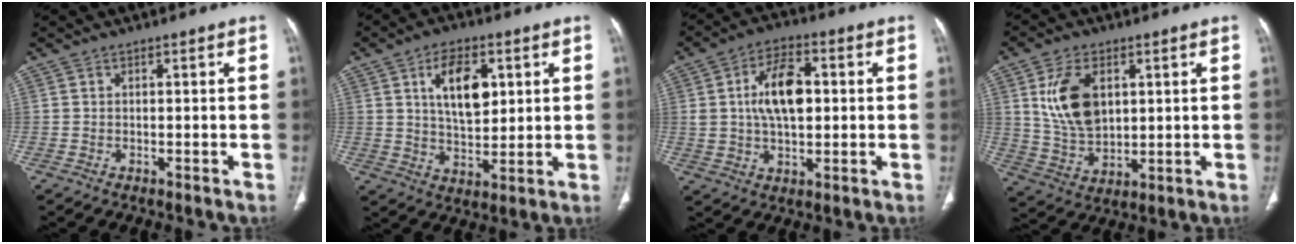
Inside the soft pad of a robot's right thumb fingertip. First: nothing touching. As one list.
[{"total": 10.8, "force": [3.5, 6.0, 8.2], "torque": [-0.112, -0.013, 0.063]}, {"total": 11.5, "force": [1.6, 6.4, 9.4], "torque": [-0.151, 0.007, 0.027]}, {"total": 12.0, "force": [3.4, 7.5, 8.8], "torque": [-0.150, -0.016, 0.076]}]